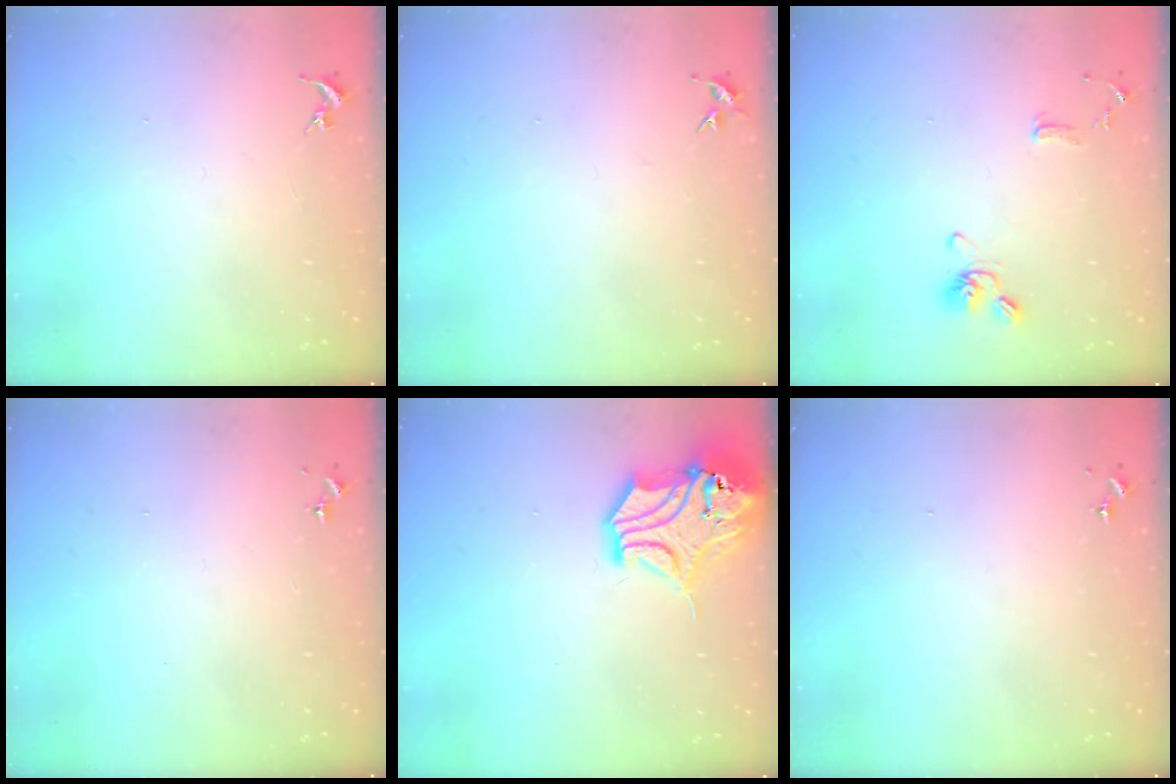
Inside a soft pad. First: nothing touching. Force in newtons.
{"total": 3.6, "press": 3.5, "slide": 0.4}
{"total": 10.8, "press": 10.6, "slide": 1.9}
{"total": 0.0}
{"total": 15.4, "press": 15.3, "slide": 2.2}
{"total": 0.0}